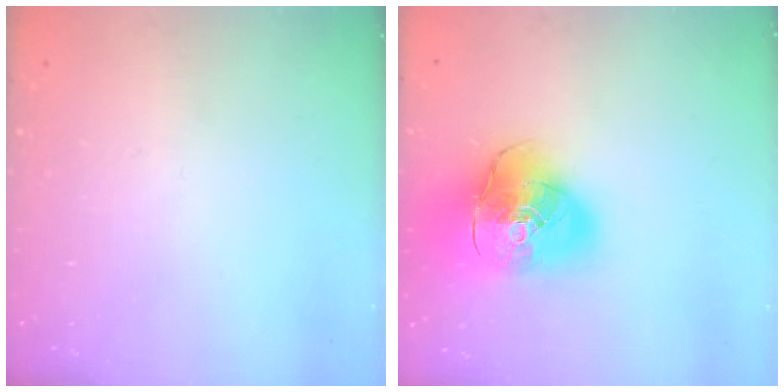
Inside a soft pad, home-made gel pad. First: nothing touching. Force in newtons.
{"total": 22.5, "press": 22.3, "slide": 3.4}